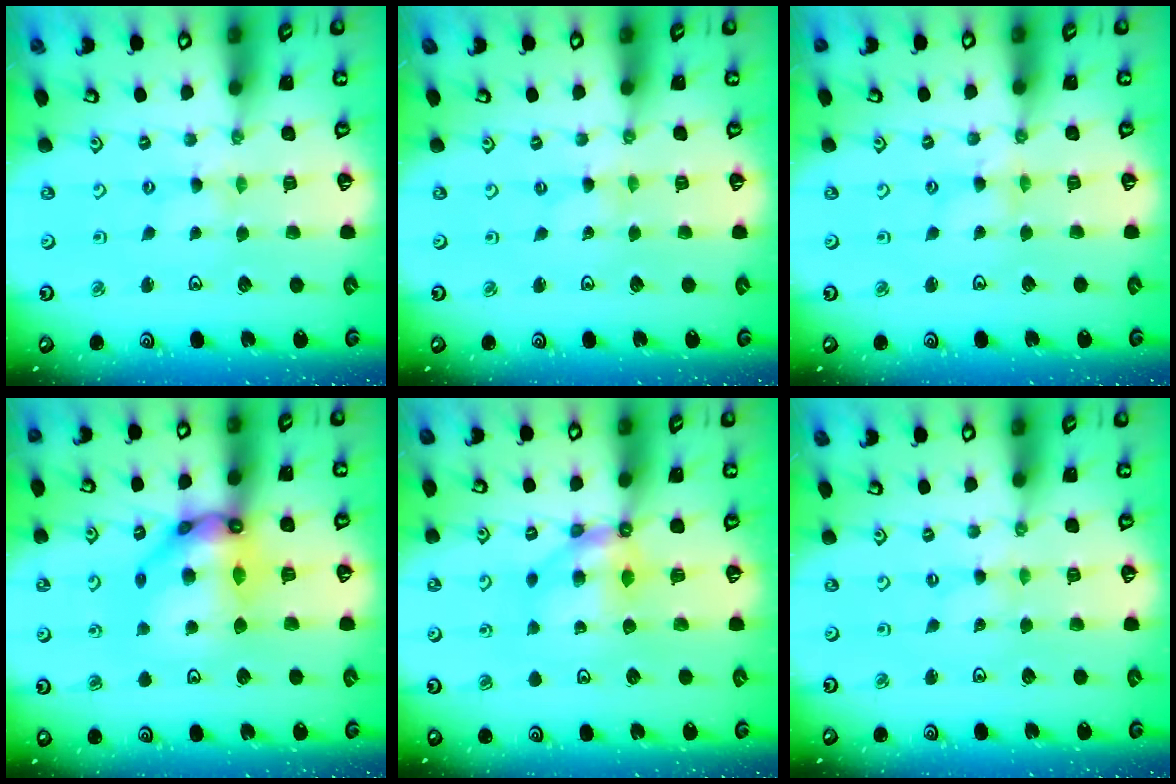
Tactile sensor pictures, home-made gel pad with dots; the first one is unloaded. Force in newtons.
{"total": 0.0}
{"total": 2.4, "press": 2.3, "slide": 0.4}
{"total": 14.5, "press": 14.4, "slide": 1.3}
{"total": 6.4, "press": 6.4, "slide": 0.3}
{"total": 0.0}